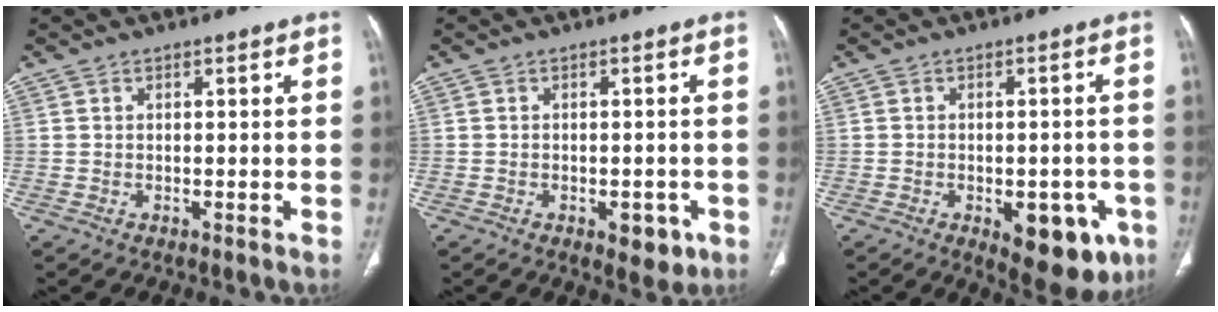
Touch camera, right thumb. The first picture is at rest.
{"total": 4.6, "force": [-2.0, 2.6, 3.3], "torque": [-0.024, 0.005, -0.018]}
{"total": 12.2, "force": [-5.1, 6.1, 9.2], "torque": [-0.084, 0.011, -0.053]}